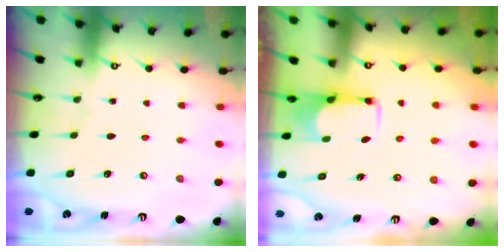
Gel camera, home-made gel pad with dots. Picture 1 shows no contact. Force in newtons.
{"total": 2.5, "press": 2.3, "slide": 0.9}